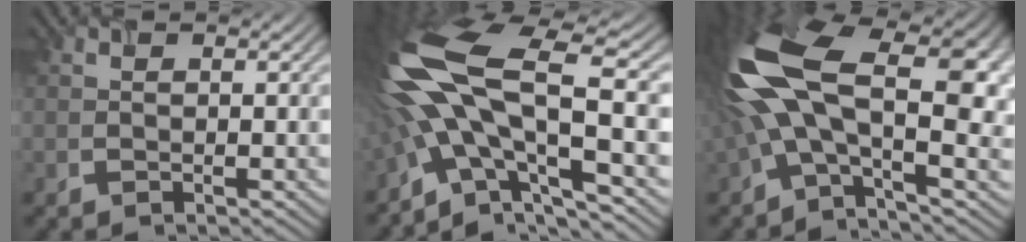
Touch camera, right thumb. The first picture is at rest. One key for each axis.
{"total": 17.4, "fx": -2.3, "fy": 6.6, "fz": 16.0, "tx": -0.344, "ty": -0.001, "tz": -0.038}
{"total": 17.0, "fx": 1.0, "fy": 7.3, "fz": 15.3, "tx": -0.321, "ty": 0.014, "tz": 0.011}